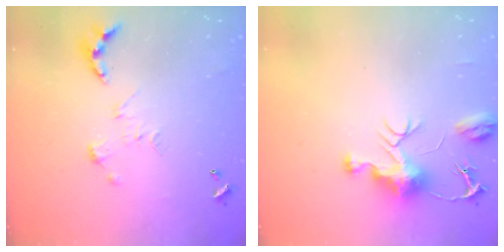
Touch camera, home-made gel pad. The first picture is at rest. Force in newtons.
{"total": 9.2, "press": 9.2, "slide": 1.0}